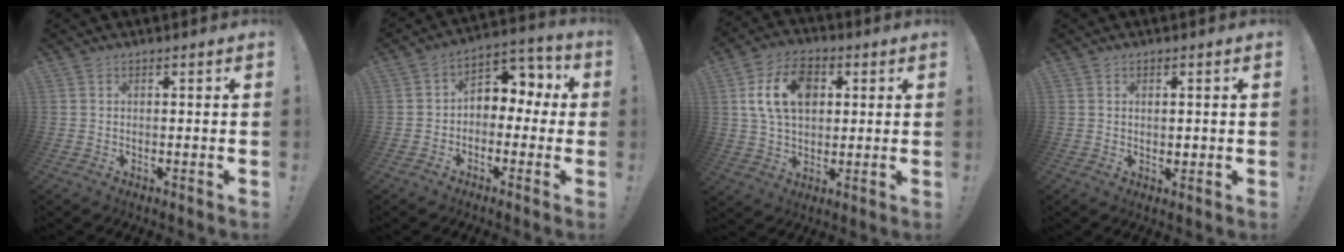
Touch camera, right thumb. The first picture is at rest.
{"total": 6.0, "force": [-0.1, 5.4, 2.6], "torque": [-0.023, -0.004, 0.001]}
{"total": 14.0, "force": [3.6, 9.7, 9.5], "torque": [-0.154, 0.005, 0.069]}
{"total": 1.2, "force": [0.5, 0.8, 0.9], "torque": [-0.002, -0.004, 0.005]}